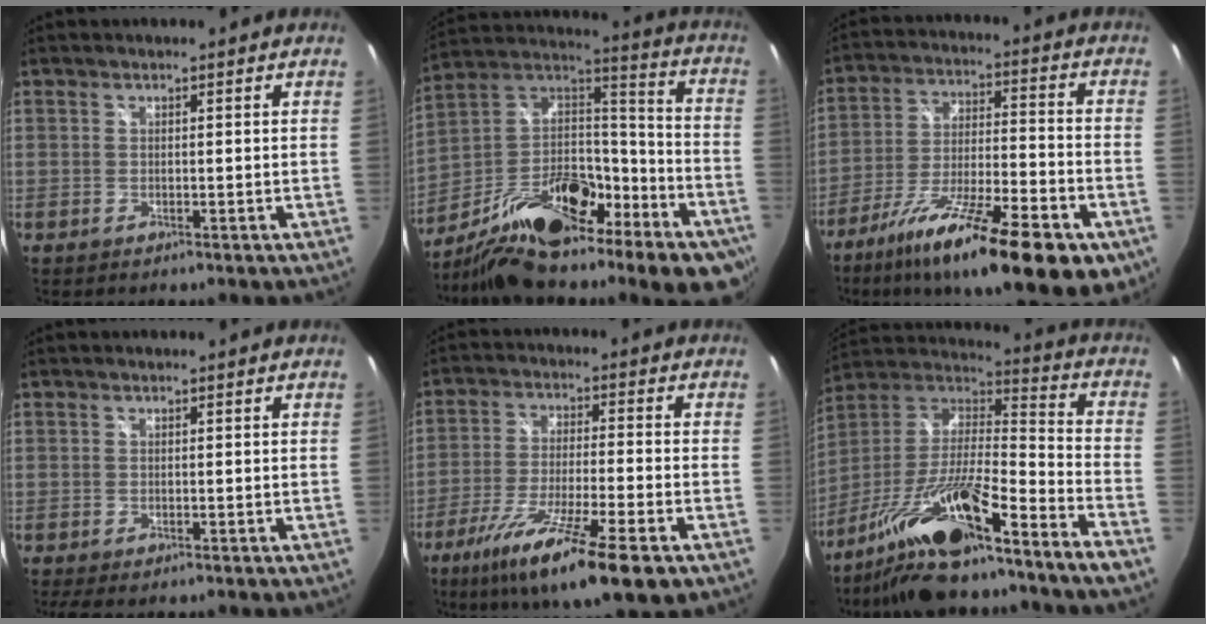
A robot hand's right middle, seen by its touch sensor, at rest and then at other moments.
{"total": 28.6, "force": [-16.7, 10.7, 20.7], "torque": [-0.327, -0.013, -0.265]}
{"total": 23.6, "force": [-14.4, 5.9, 17.7], "torque": [-0.294, -0.043, -0.227]}
{"total": 2.1, "force": [-1.4, 0.6, 1.4], "torque": [-0.027, -0.010, -0.019]}
{"total": 17.2, "force": [-10.1, 2.4, 13.7], "torque": [-0.262, -0.054, -0.176]}
{"total": 19.3, "force": [-12.8, 0.9, 14.5], "torque": [-0.259, -0.016, -0.239]}